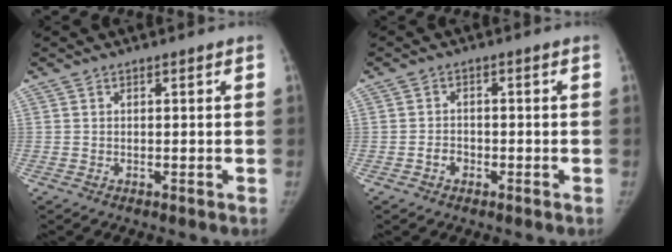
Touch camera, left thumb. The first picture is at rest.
{"total": 2.3, "force": [-1.1, 1.8, 0.9], "torque": [-0.008, 0.013, -0.020]}